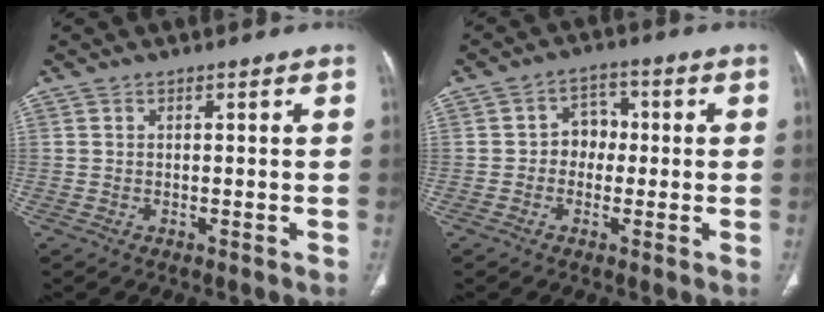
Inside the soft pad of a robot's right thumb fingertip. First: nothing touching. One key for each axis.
{"total": 5.0, "fx": -0.3, "fy": 4.2, "fz": 2.6, "tx": -0.009, "ty": 0.018, "tz": -0.016}